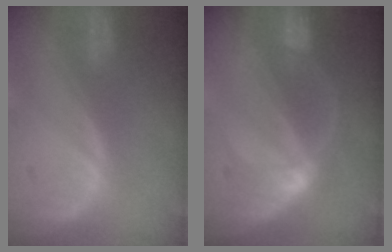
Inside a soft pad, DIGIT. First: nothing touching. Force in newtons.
{"total": 5.2, "press": 4.8, "slide": 1.9}